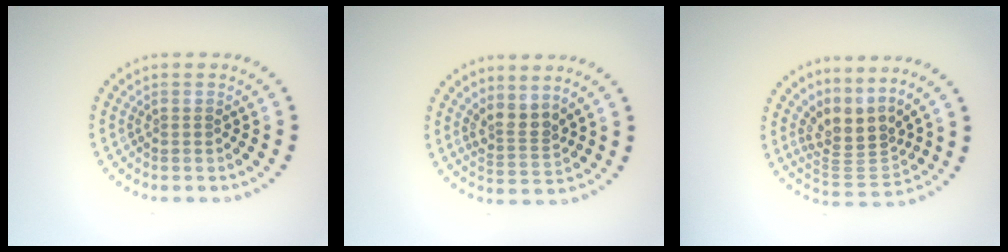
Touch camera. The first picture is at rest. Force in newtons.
{"total": 2.6, "press": 1.9, "slide": 1.7}
{"total": 3.9, "press": 2.5, "slide": 3.0}